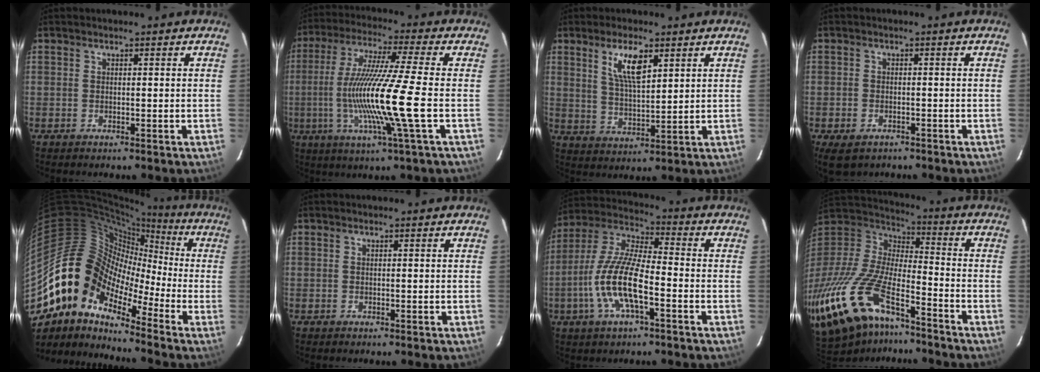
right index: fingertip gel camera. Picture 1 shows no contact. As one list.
[{"total": 15.7, "force": [-3.2, -1.5, 15.3], "torque": [-0.292, -0.015, -0.058]}, {"total": 7.7, "force": [4.0, 2.7, 6.1], "torque": [-0.109, -0.001, 0.080]}, {"total": 5.3, "force": [-3.3, 3.3, 2.5], "torque": [-0.062, -0.015, -0.051]}, {"total": 14.1, "force": [-8.1, 9.3, 6.9], "torque": [-0.109, 0.011, -0.178]}, {"total": 0.0}, {"total": 13.3, "force": [-4.6, 3.7, 11.9], "torque": [-0.253, -0.002, -0.091]}, {"total": 31.7, "force": [-21.9, 11.8, 19.7], "torque": [-0.422, -0.068, -0.373]}]